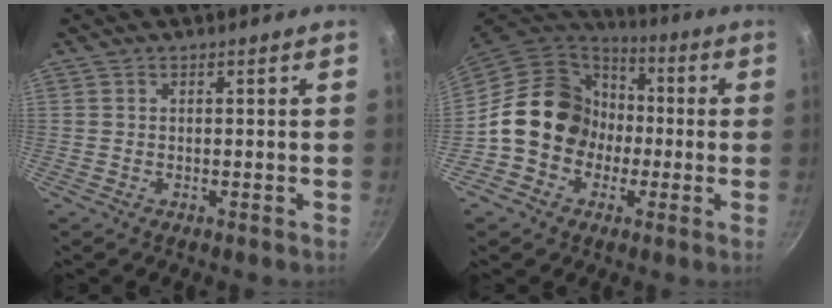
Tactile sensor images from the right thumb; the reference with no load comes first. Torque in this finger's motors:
{"motor_torque": [1.22, 2.21, 0.87, -1.06, 0.43]}